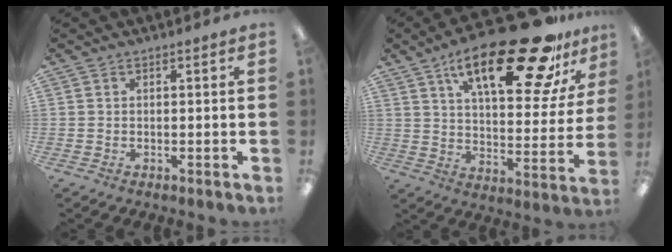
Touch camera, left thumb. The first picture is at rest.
{"total": 25.8, "force": [16.0, 8.9, 18.1], "torque": [-0.269, -0.094, 0.256]}